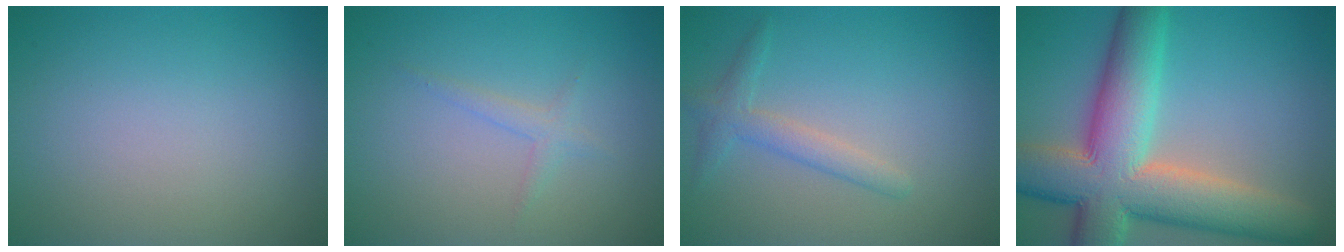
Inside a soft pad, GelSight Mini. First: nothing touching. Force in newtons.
{"total": 1.2, "press": 1.2, "slide": 0.0}
{"total": 2.1, "press": 2.1, "slide": 0.1}
{"total": 12.4, "press": 12.4, "slide": 0.9}